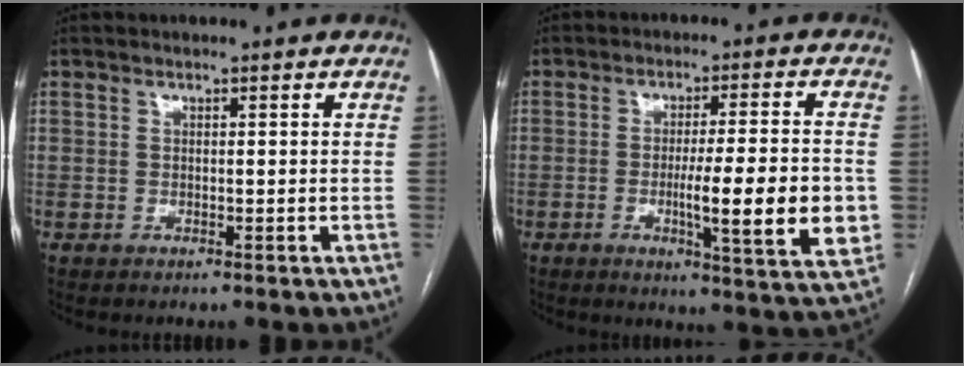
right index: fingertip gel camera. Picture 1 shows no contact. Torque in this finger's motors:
{"motor_torque": [0.70, -0.26, 0.44, 0.12]}